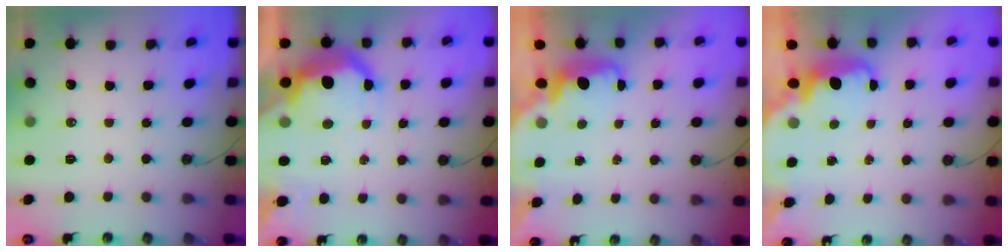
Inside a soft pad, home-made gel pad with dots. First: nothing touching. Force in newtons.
{"total": 14.7, "press": 14.6, "slide": 0.9}
{"total": 2.2, "press": 2.1, "slide": 0.6}
{"total": 2.6, "press": 2.6, "slide": 0.6}